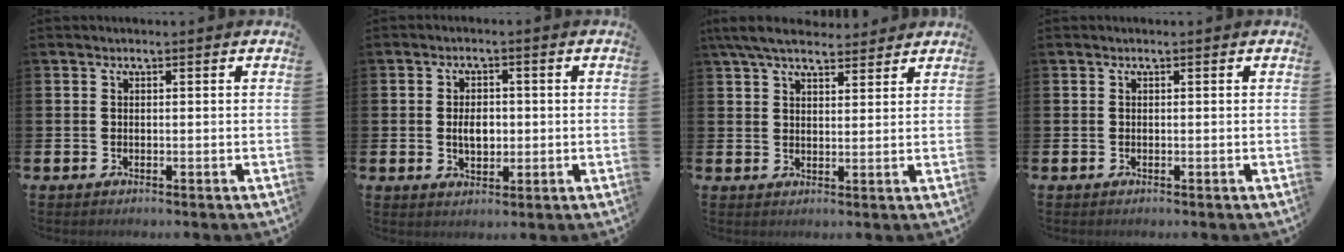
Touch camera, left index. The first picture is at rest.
{"total": 3.4, "force": [-0.1, 2.3, 2.6], "torque": [-0.026, -0.002, -0.009]}
{"total": 6.1, "force": [5.5, 1.6, 2.1], "torque": [-0.061, -0.014, 0.105]}
{"total": 0.0}